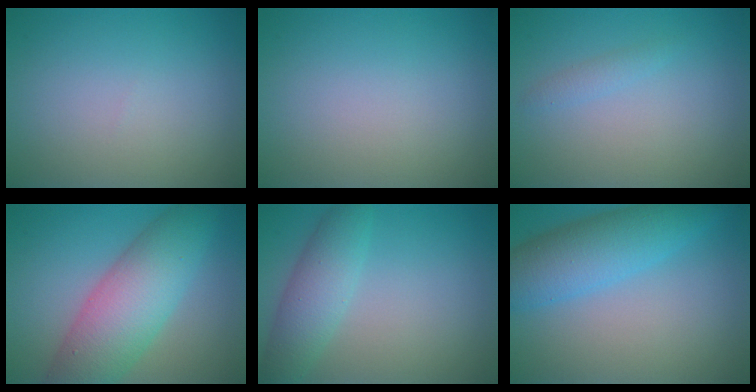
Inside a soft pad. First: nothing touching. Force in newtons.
{"total": 0.0}
{"total": 1.0, "press": 1.0, "slide": 0.0}
{"total": 8.3, "press": 8.2, "slide": 0.2}
{"total": 4.0, "press": 4.0, "slide": 0.2}
{"total": 6.0, "press": 6.0, "slide": 0.1}